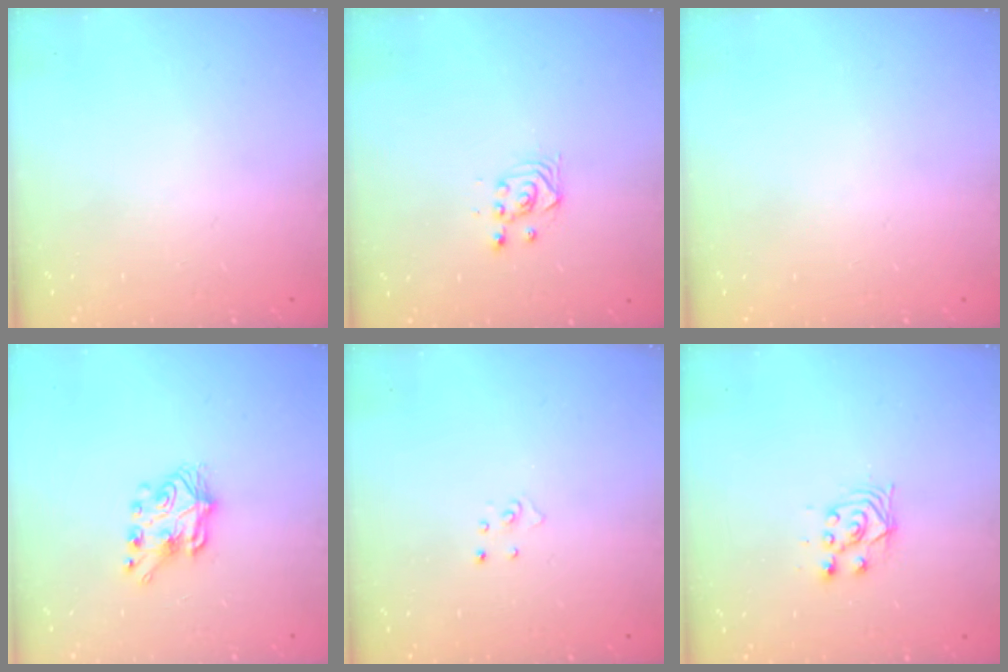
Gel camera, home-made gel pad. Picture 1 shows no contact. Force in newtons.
{"total": 3.3, "press": 3.2, "slide": 0.4}
{"total": 0.0}
{"total": 7.0, "press": 7.0, "slide": 0.2}
{"total": 3.0, "press": 2.9, "slide": 0.3}
{"total": 4.0, "press": 4.0, "slide": 0.7}